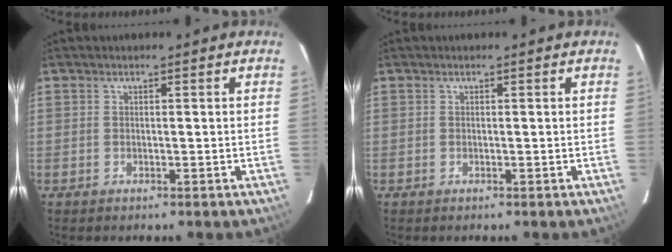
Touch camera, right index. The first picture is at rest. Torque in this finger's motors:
{"motor_torque": [-0.05, 0.05, 0.00, 0.00]}